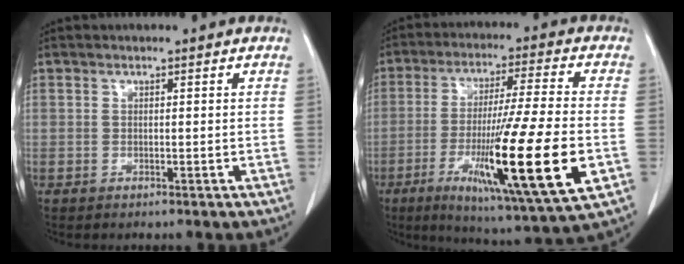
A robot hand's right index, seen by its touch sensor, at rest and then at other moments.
{"total": 21.1, "force": [-5.9, 0.2, 20.3], "torque": [-0.350, -0.044, -0.100]}